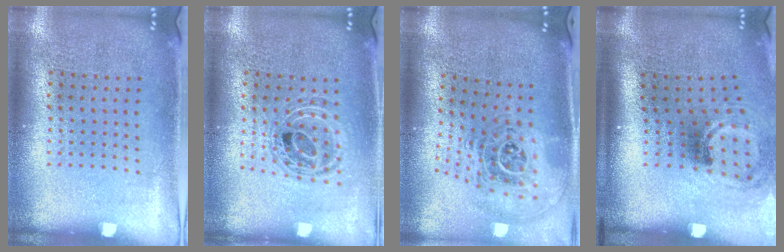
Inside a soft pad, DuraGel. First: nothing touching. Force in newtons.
{"total": 0.9, "press": 0.9, "slide": 0.2}
{"total": 1.9, "press": 1.5, "slide": 1.2}
{"total": 1.9, "press": 1.2, "slide": 1.5}